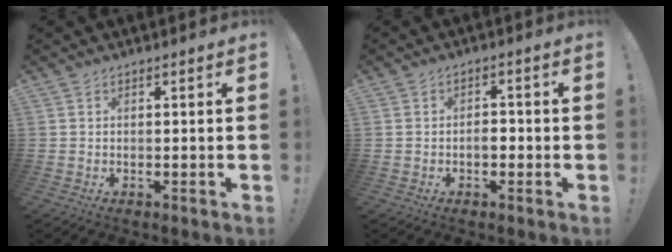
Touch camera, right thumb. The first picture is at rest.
{"total": 3.4, "force": [-1.2, 2.3, 2.1], "torque": [-0.028, 0.007, -0.023]}